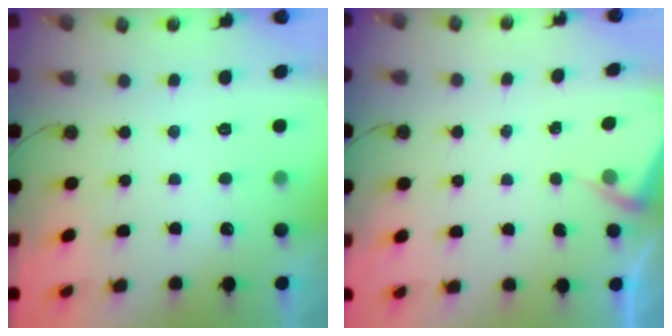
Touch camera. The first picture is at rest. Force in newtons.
{"total": 3.0, "press": 3.0, "slide": 0.5}